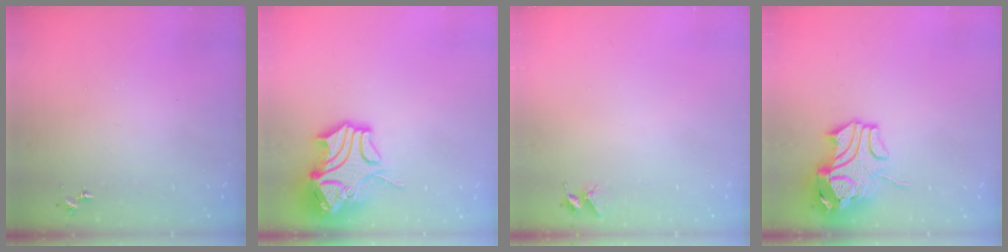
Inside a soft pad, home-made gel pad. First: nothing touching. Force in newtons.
{"total": 14.6, "press": 14.5, "slide": 2.1}
{"total": 4.0, "press": 4.0, "slide": 0.3}
{"total": 13.3, "press": 13.1, "slide": 2.0}